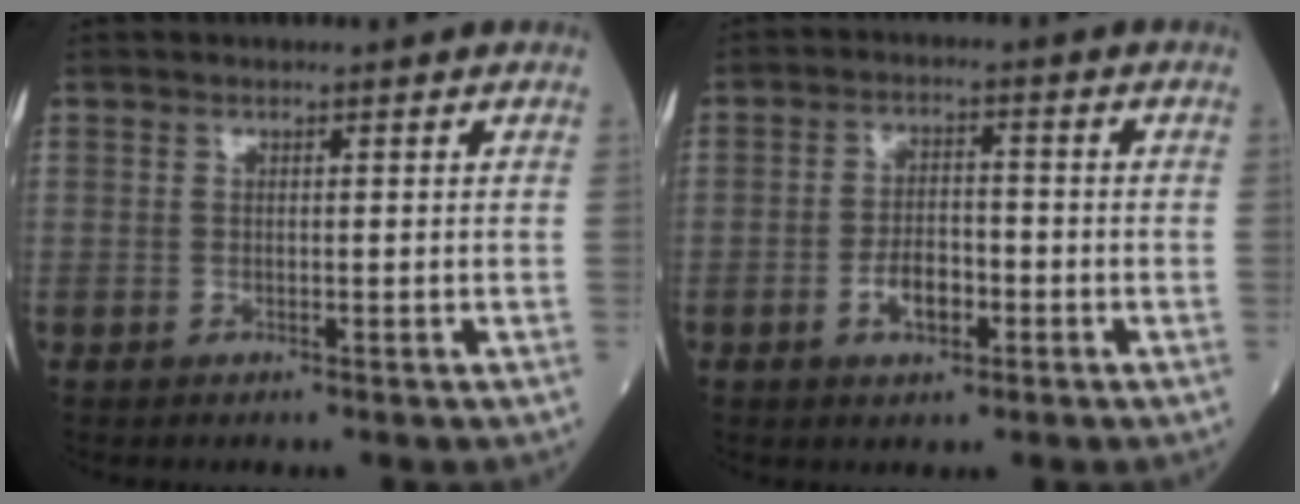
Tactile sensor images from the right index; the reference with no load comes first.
{"total": 4.9, "force": [-1.9, 2.3, 3.8], "torque": [-0.071, 0.005, -0.033]}